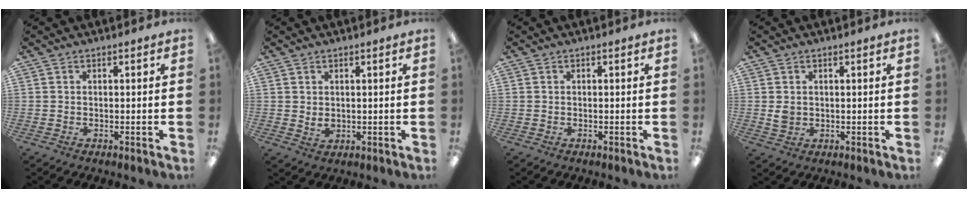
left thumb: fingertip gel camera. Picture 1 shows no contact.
{"total": 2.0, "force": [1.0, 1.3, 1.2], "torque": [-0.016, -0.003, 0.017]}
{"total": 0.0}
{"total": 2.2, "force": [0.8, 1.7, 1.0], "torque": [-0.014, -0.001, 0.013]}